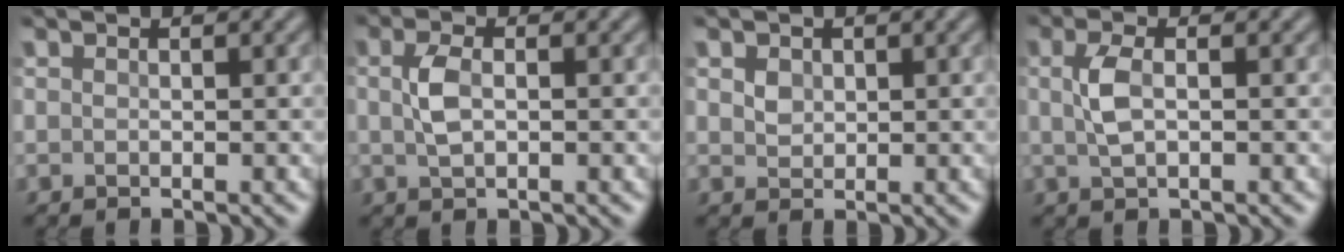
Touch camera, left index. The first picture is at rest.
{"total": 2.4, "force": [0.1, 1.1, 2.1], "torque": [-0.049, 0.004, 0.001]}
{"total": 1.6, "force": [0.7, 1.2, 0.8], "torque": [-0.020, 0.008, 0.011]}
{"total": 2.5, "force": [0.1, 1.0, 2.3], "torque": [-0.054, 0.004, 0.002]}